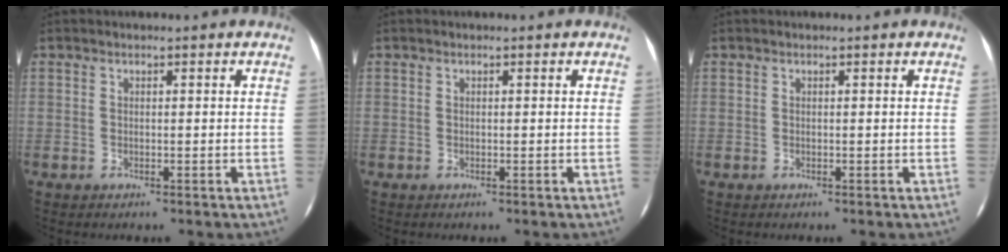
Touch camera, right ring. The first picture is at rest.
{"total": 0.0}
{"total": 0.0}